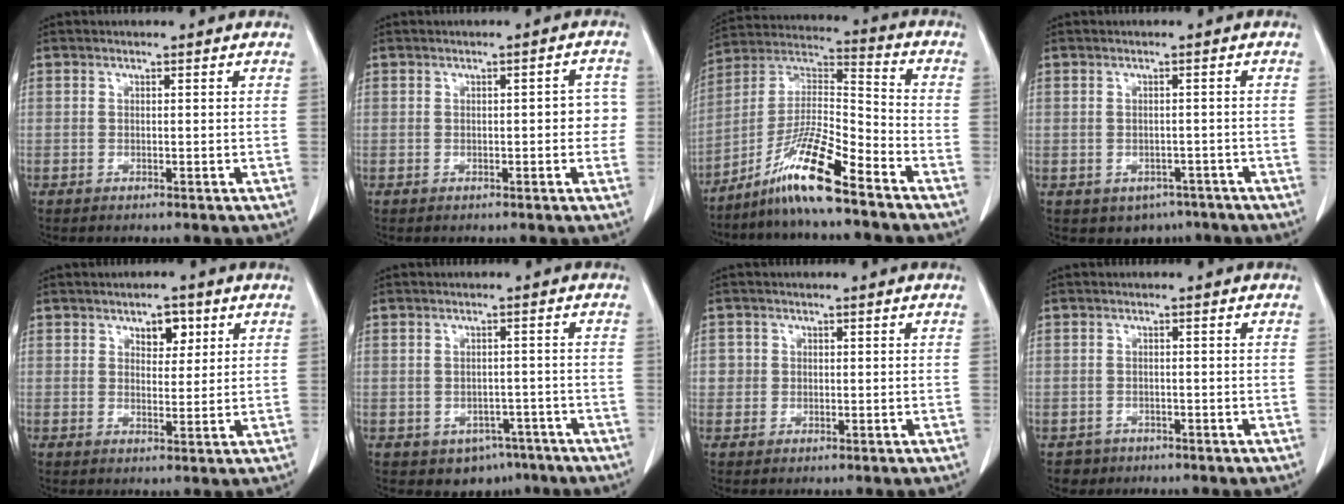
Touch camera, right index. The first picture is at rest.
{"total": 3.1, "force": [-0.3, 1.4, 2.7], "torque": [-0.019, 0.015, -0.005]}
{"total": 12.4, "force": [-8.7, 0.3, 8.9], "torque": [-0.171, 0.006, -0.163]}
{"total": 3.9, "force": [-2.7, 2.7, 0.9], "torque": [-0.001, 0.006, -0.030]}
{"total": 3.7, "force": [1.9, 1.9, 2.4], "torque": [-0.032, 0.002, 0.030]}
{"total": 5.4, "force": [-3.6, 3.7, 1.6], "torque": [-0.008, 0.008, -0.041]}
{"total": 2.0, "force": [0.2, 2.0, 0.2], "torque": [0.011, 0.005, 0.000]}
{"total": 1.9, "force": [-1.2, 1.4, -0.3], "torque": [0.000, 0.008, -0.020]}